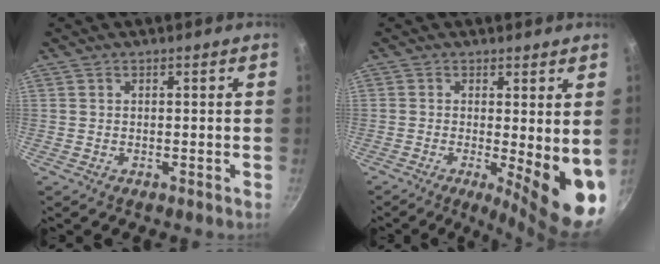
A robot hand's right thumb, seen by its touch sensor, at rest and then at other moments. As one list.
[{"total": 11.4, "force": [-1.3, 3.1, 10.9], "torque": [-0.129, -0.019, -0.012]}]